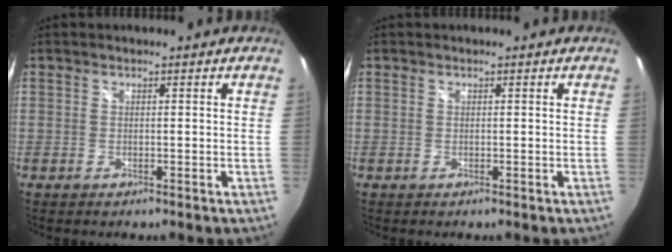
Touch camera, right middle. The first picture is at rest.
{"total": 0.0}